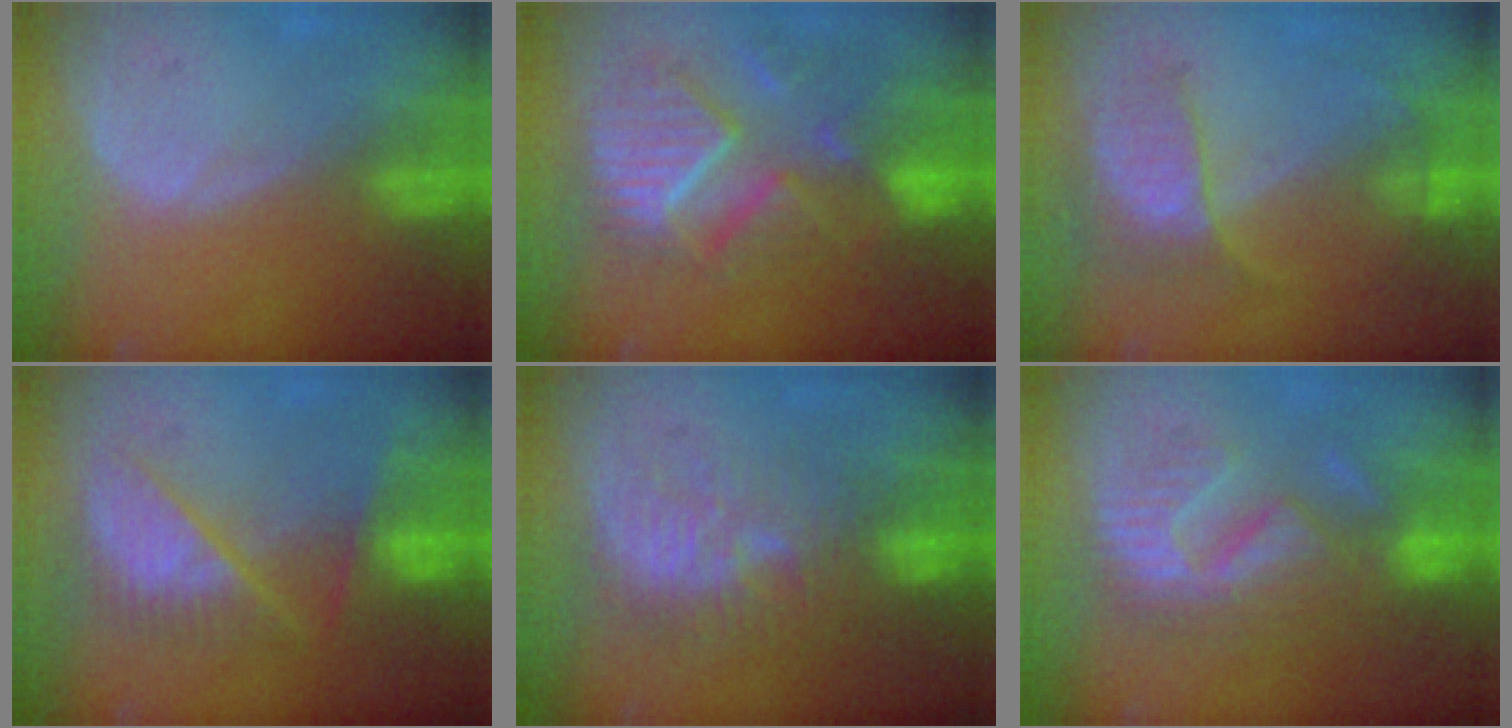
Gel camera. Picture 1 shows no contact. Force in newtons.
{"total": 11.1, "press": 10.0, "slide": 4.9}
{"total": 6.3, "press": 5.6, "slide": 2.8}
{"total": 7.9, "press": 7.9, "slide": 0.5}
{"total": 9.5, "press": 9.1, "slide": 2.7}
{"total": 8.7, "press": 8.6, "slide": 1.4}